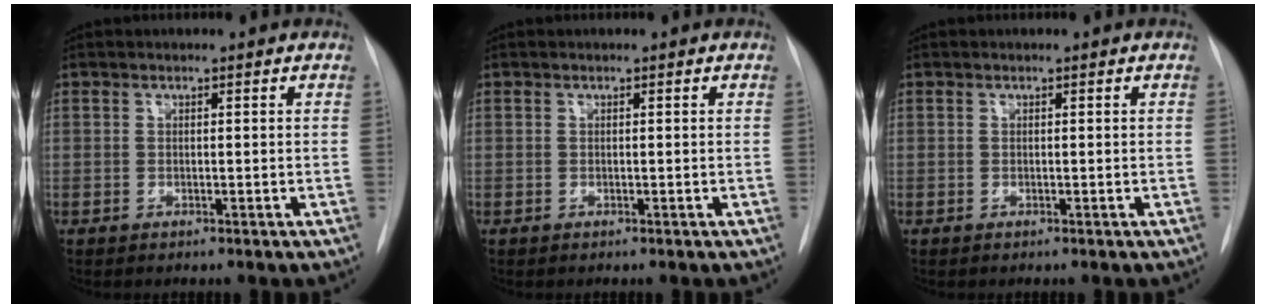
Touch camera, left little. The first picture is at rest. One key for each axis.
{"total": 0.0}
{"total": 0.0}